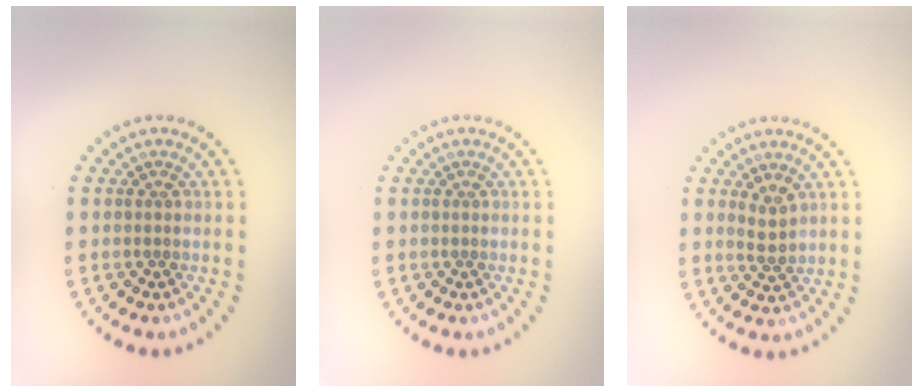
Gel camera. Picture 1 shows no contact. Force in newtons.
{"total": 0.0}
{"total": 1.7, "press": 1.6, "slide": 0.6}